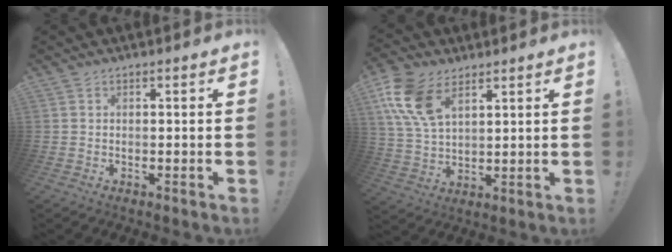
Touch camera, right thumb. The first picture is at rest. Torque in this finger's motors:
{"motor_torque": [0.23, 0.32, 0.67, 0.57, 0.08]}